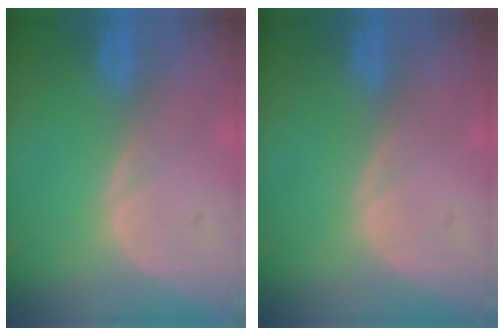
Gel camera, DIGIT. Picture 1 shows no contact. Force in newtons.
{"total": 0.0}